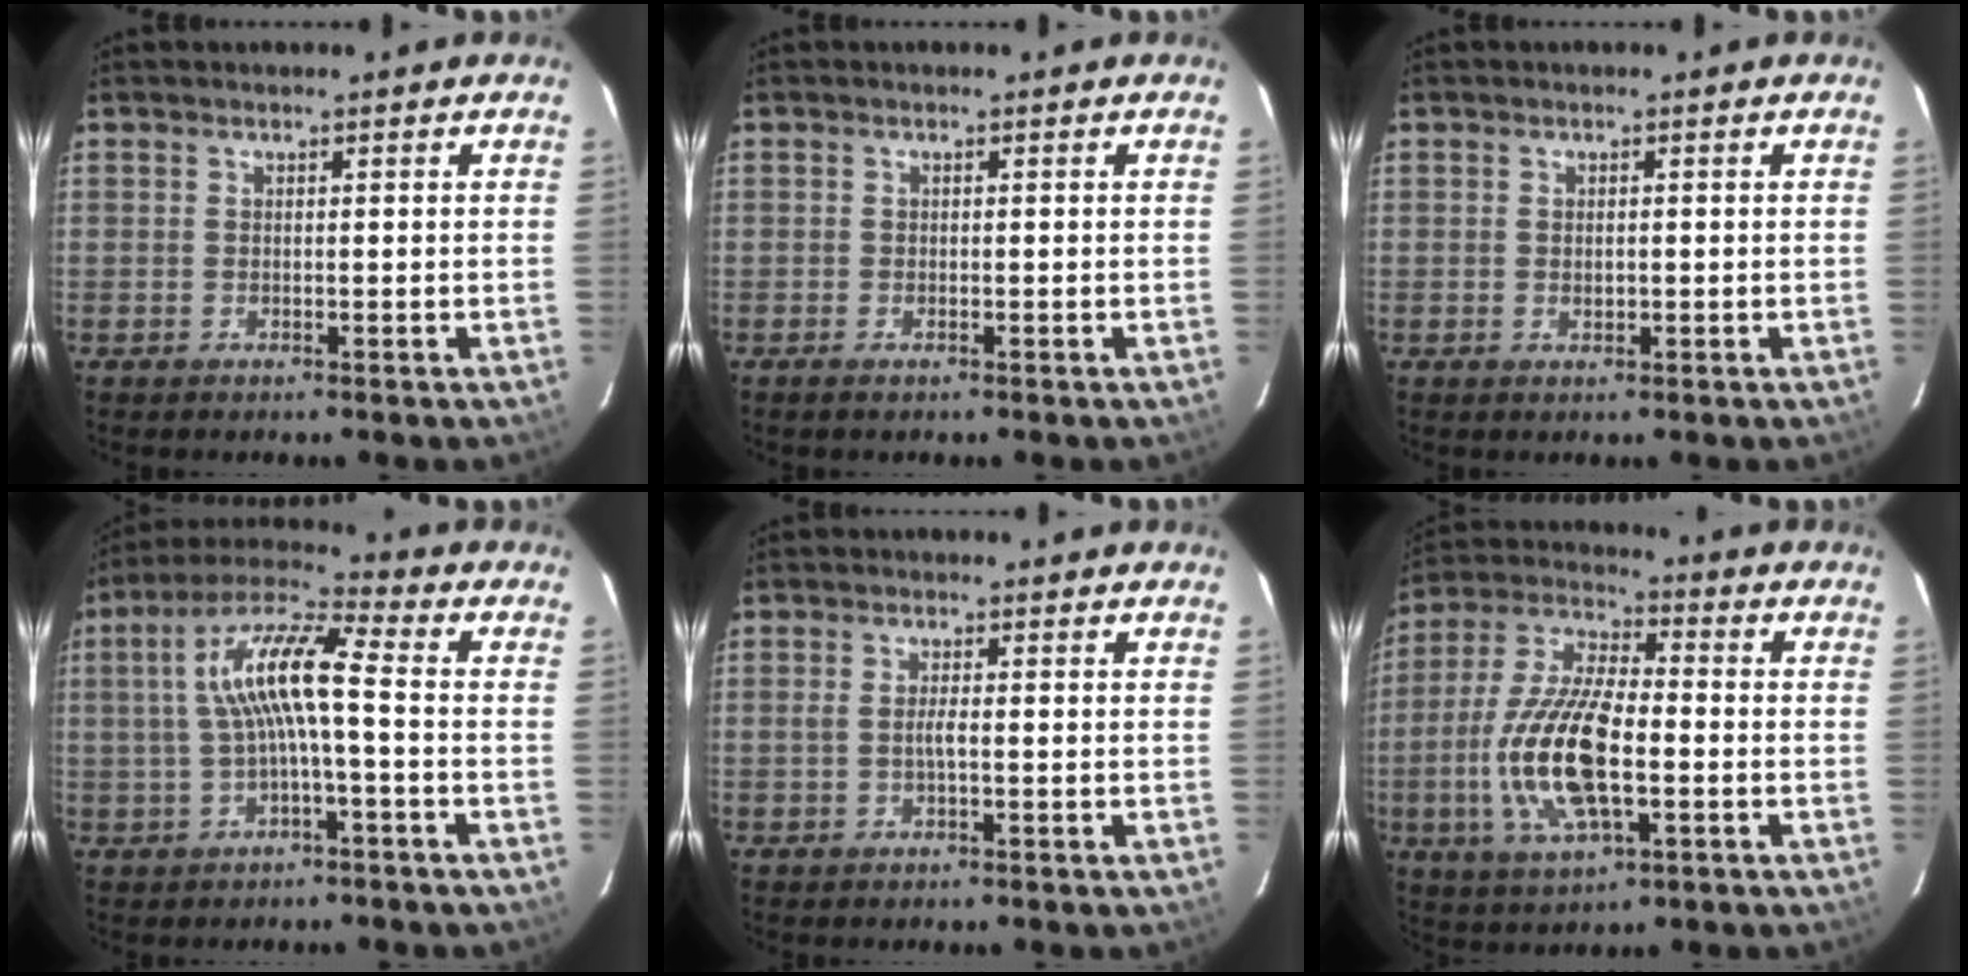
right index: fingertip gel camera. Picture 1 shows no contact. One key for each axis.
{"total": 0.8, "fx": -0.6, "fy": 0.3, "fz": 0.5, "tx": -0.009, "ty": -0.003, "tz": -0.011}
{"total": 1.1, "fx": 0.0, "fy": 0.8, "fz": 0.7, "tx": -0.012, "ty": 0.000, "tz": 0.001}
{"total": 10.7, "fx": -0.3, "fy": 1.7, "fz": 10.6, "tx": -0.213, "ty": 0.023, "tz": -0.007}
{"total": 1.8, "fx": -0.4, "fy": 0.0, "fz": 1.7, "tx": -0.034, "ty": 0.000, "tz": -0.009}
{"total": 16.9, "fx": -3.6, "fy": 6.4, "fz": 15.3, "tx": -0.320, "ty": -0.004, "tz": -0.070}